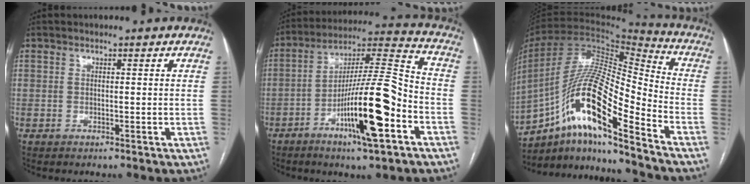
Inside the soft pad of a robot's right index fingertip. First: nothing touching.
{"total": 17.2, "force": [-6.9, 1.6, 15.7], "torque": [-0.281, 0.000, -0.115]}
{"total": 18.7, "force": [-10.4, 2.5, 15.4], "torque": [-0.304, 0.003, -0.185]}